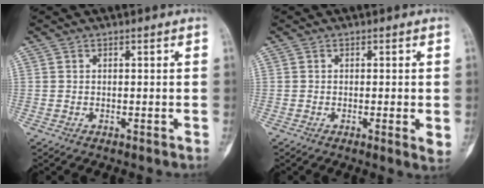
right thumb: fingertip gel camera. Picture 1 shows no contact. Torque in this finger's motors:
{"motor_torque": [-0.75, -0.22, -0.35, 0.06, 0.03]}